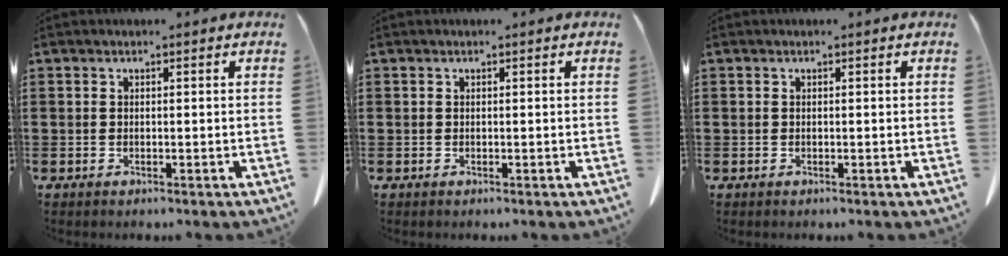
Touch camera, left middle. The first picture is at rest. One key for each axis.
{"total": 0.0}
{"total": 0.0}